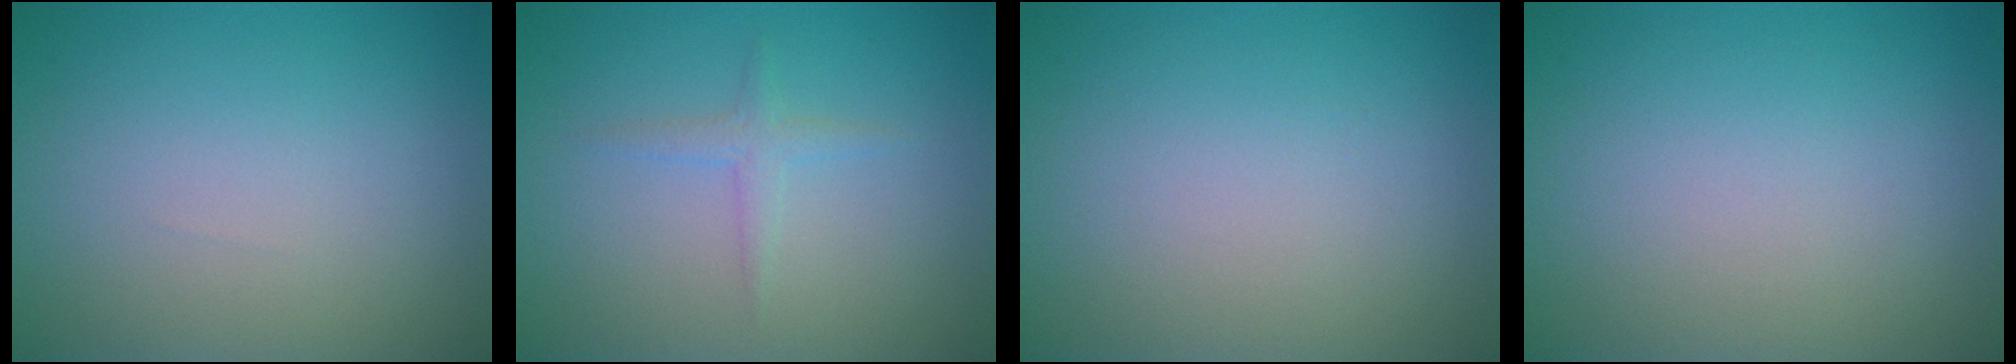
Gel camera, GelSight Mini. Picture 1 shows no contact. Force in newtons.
{"total": 1.2, "press": 1.2, "slide": 0.0}
{"total": 0.0}
{"total": 0.0}